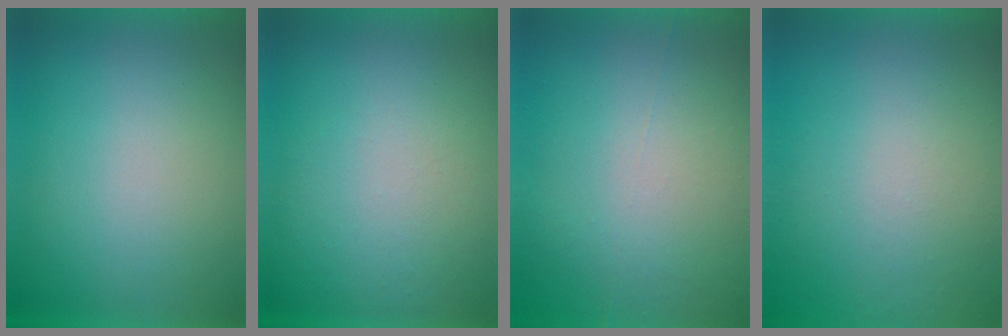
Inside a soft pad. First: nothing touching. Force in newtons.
{"total": 1.0}
{"total": 7.1}
{"total": 5.6}